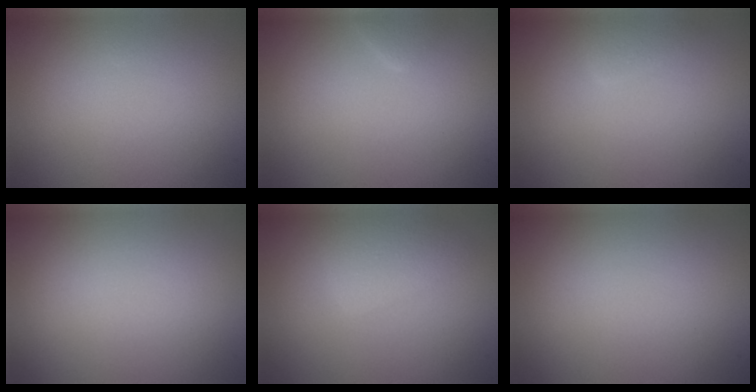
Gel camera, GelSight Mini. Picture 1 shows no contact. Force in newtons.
{"total": 0.9, "press": 0.9, "slide": 0.1}
{"total": 1.0, "press": 1.0, "slide": 0.1}
{"total": 0.0}
{"total": 2.4, "press": 2.4, "slide": 0.1}
{"total": 0.0}